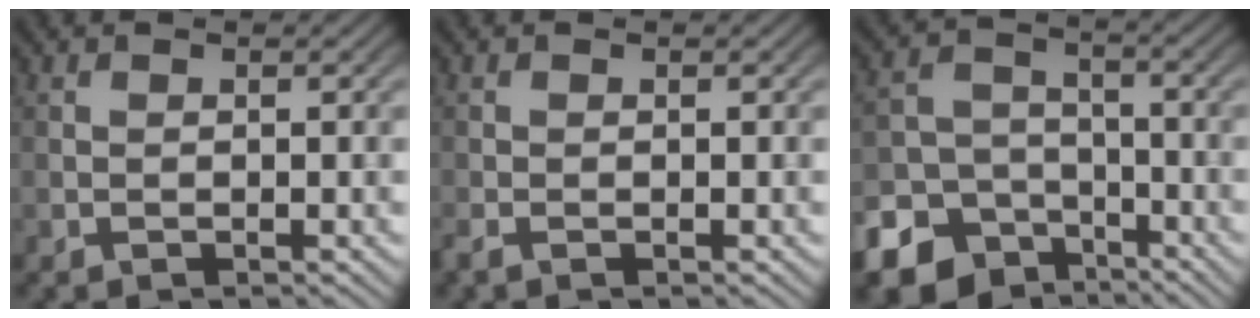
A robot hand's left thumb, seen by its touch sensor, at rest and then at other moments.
{"total": 1.0, "force": [-0.8, 0.2, 0.5], "torque": [-0.016, -0.004, -0.018]}
{"total": 12.1, "force": [-7.7, 8.6, 3.6], "torque": [-0.099, -0.046, -0.133]}